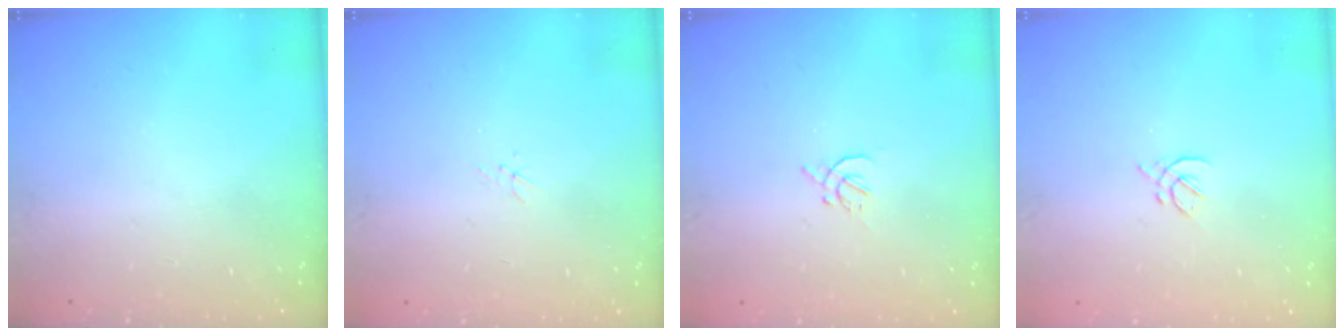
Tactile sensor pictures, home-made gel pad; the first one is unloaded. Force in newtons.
{"total": 1.5, "press": 1.5, "slide": 0.2}
{"total": 1.9, "press": 1.8, "slide": 0.5}
{"total": 2.0, "press": 1.9, "slide": 0.7}